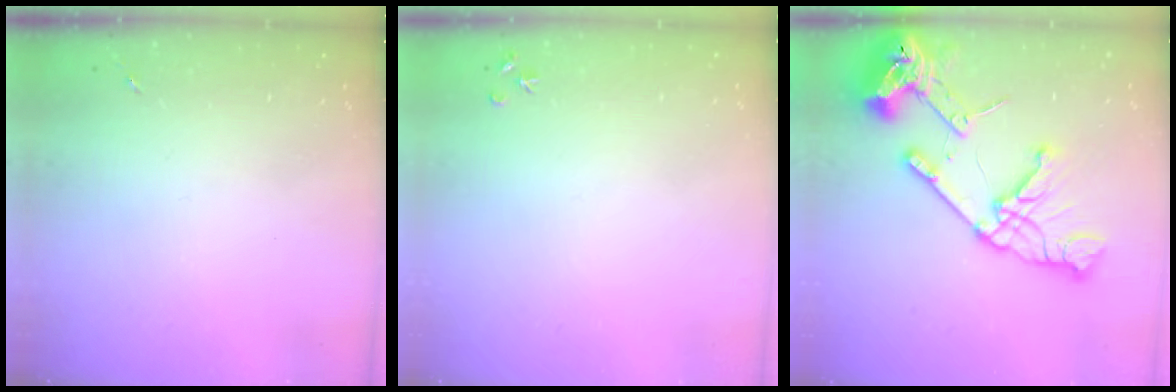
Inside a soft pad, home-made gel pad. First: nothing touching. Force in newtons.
{"total": 3.6, "press": 3.5, "slide": 0.5}
{"total": 24.0, "press": 23.9, "slide": 2.5}